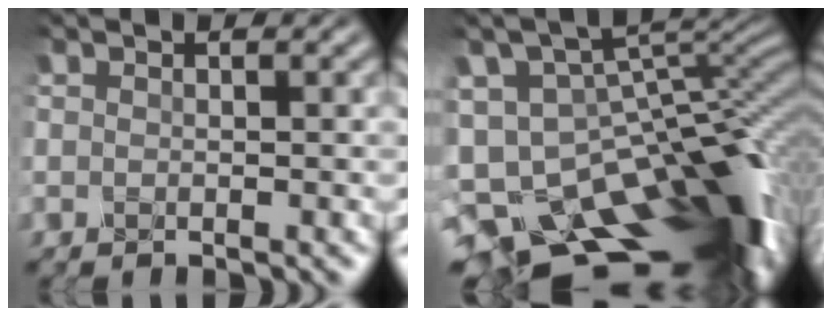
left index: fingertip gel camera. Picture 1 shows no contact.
{"total": 16.7, "force": [-8.3, 8.9, 11.4], "torque": [-0.153, 0.011, -0.106]}